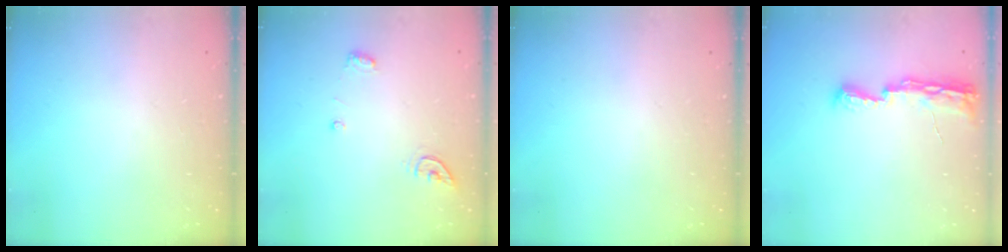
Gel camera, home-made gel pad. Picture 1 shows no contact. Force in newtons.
{"total": 5.5, "press": 5.5, "slide": 0.2}
{"total": 0.0}
{"total": 8.1, "press": 8.0, "slide": 0.9}